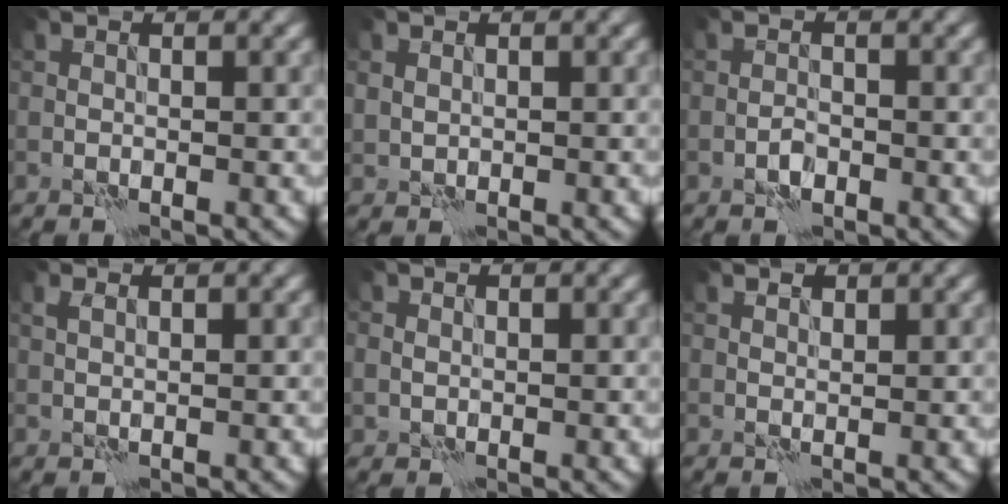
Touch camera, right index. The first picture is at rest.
{"total": 0.9, "force": [0.5, 0.8, 0.3], "torque": [-0.006, 0.001, 0.010]}
{"total": 1.3, "force": [-0.7, 0.7, 0.8], "torque": [-0.015, 0.003, -0.016]}
{"total": 0.8, "force": [0.5, 0.2, 0.6], "torque": [-0.018, 0.002, 0.011]}
{"total": 1.2, "force": [0.2, 1.1, 0.2], "torque": [0.002, -0.002, 0.002]}
{"total": 0.6, "force": [0.5, 0.2, 0.2], "torque": [-0.004, 0.001, 0.009]}